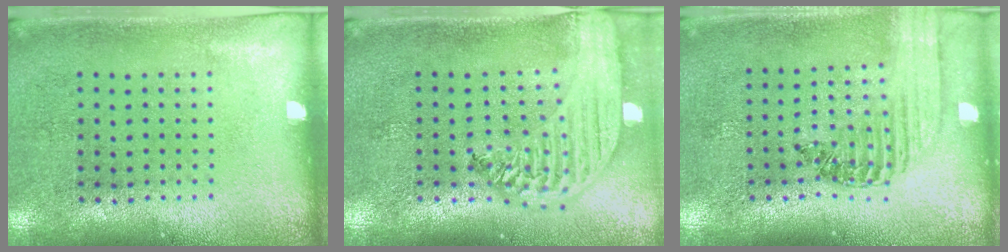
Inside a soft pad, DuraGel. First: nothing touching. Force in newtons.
{"total": 2.9, "press": 2.3, "slide": 1.7}
{"total": 1.4, "press": 1.4, "slide": 0.4}